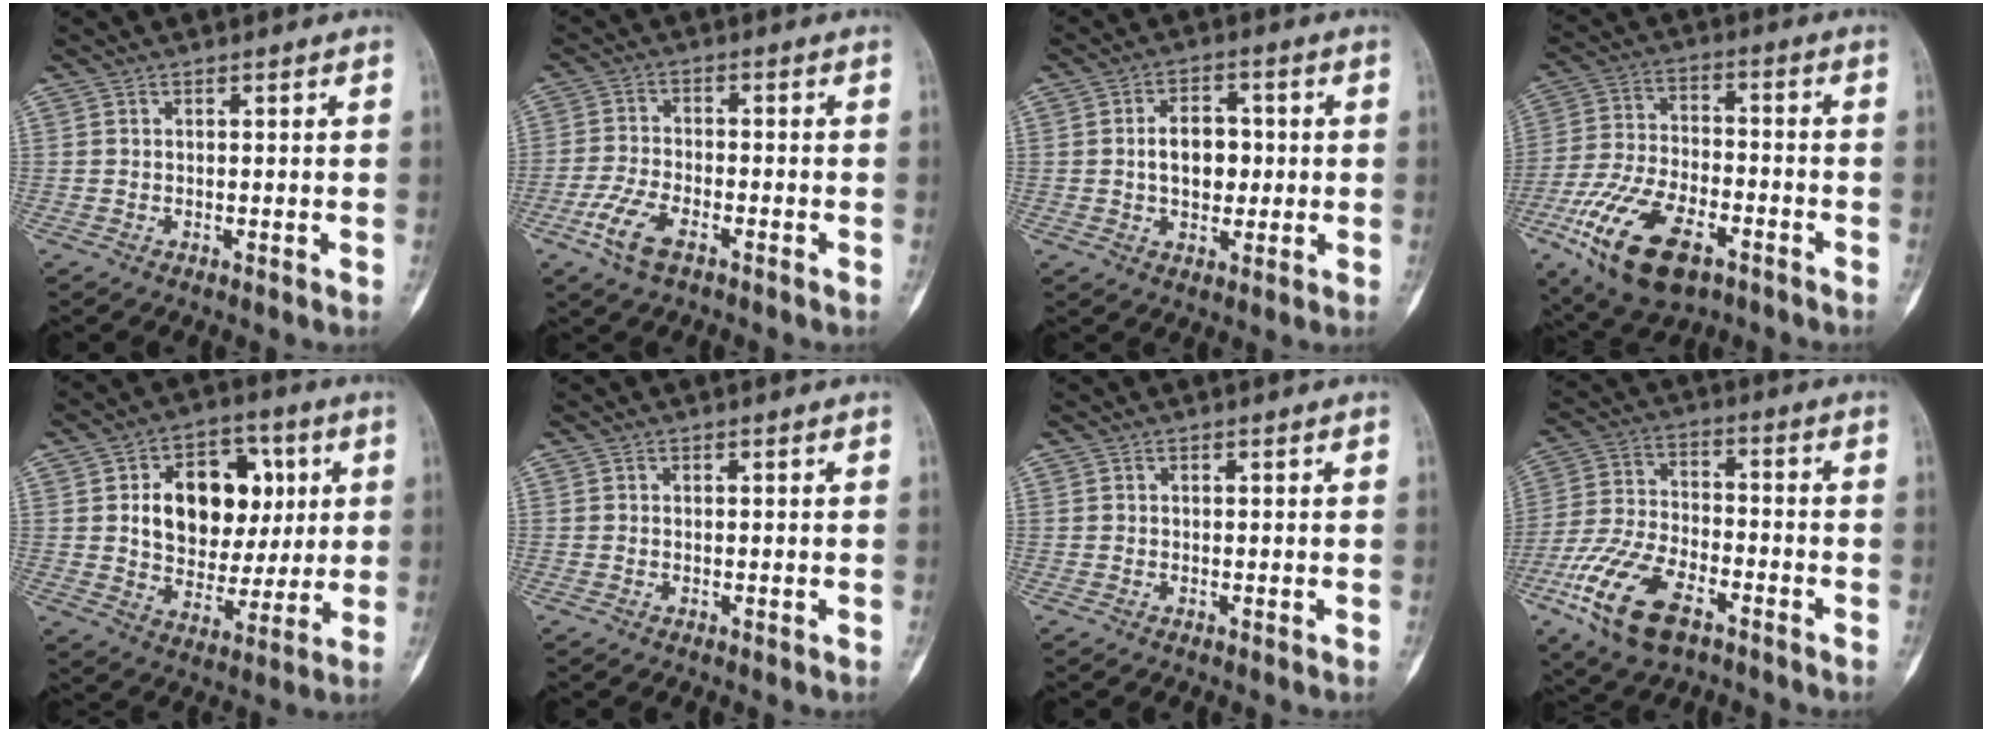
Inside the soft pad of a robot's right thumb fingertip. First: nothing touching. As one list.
[{"total": 7.4, "force": [-4.1, 3.4, 5.2], "torque": [-0.112, 0.013, -0.079]}, {"total": 7.8, "force": [0.0, 5.3, 5.8], "torque": [-0.064, 0.012, -0.001]}, {"total": 18.9, "force": [-9.4, 9.5, 13.3], "torque": [-0.248, 0.030, -0.162]}, {"total": 17.0, "force": [3.5, 12.1, 11.4], "torque": [-0.122, 0.006, 0.058]}, {"total": 0.0}, {"total": 0.0}, {"total": 16.4, "force": [-8.5, 8.2, 11.4], "torque": [-0.226, 0.026, -0.158]}]